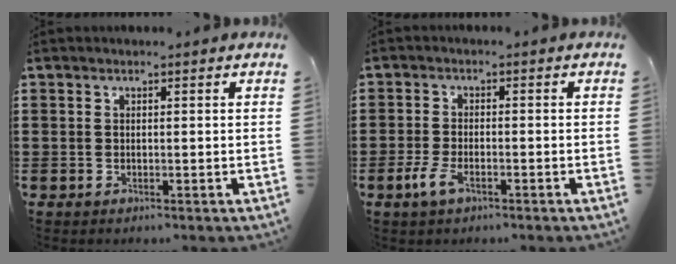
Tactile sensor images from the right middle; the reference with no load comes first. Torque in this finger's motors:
{"motor_torque": [1.75, 0.00, 0.50, 0.12]}